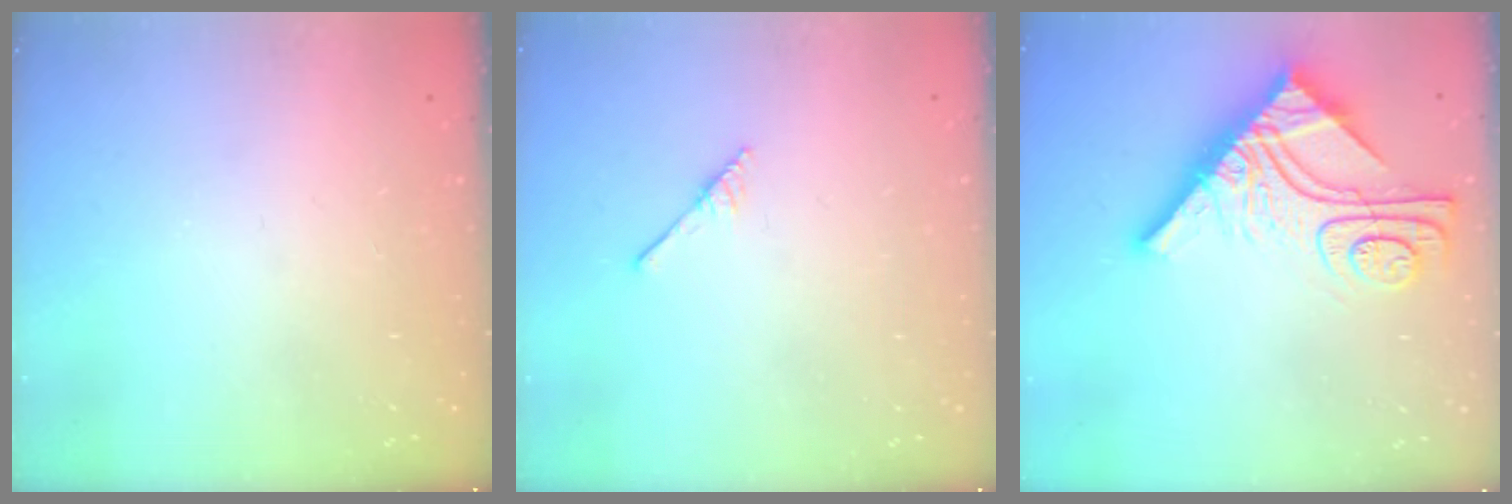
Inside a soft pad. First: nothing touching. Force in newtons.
{"total": 2.9, "press": 2.9, "slide": 0.3}
{"total": 16.9, "press": 16.8, "slide": 1.5}